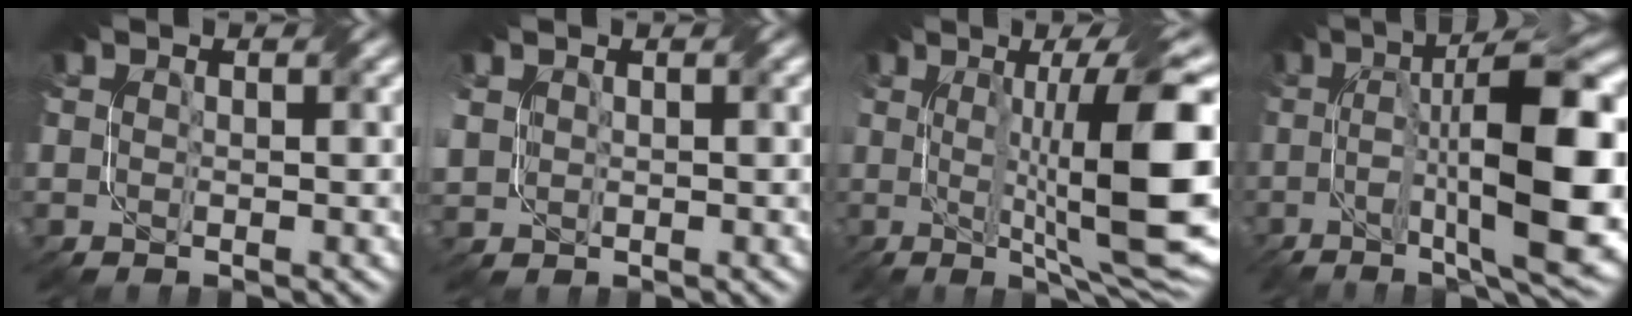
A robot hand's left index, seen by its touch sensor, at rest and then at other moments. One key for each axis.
{"total": 1.9, "fx": 0.6, "fy": 1.7, "fz": 0.7, "tx": -0.023, "ty": -0.002, "tz": 0.013}
{"total": 13.9, "fx": 0.8, "fy": 3.0, "fz": 13.5, "tx": -0.182, "ty": 0.003, "tz": 0.017}
{"total": 14.9, "fx": -0.8, "fy": 4.1, "fz": 14.3, "tx": -0.218, "ty": 0.017, "tz": -0.008}